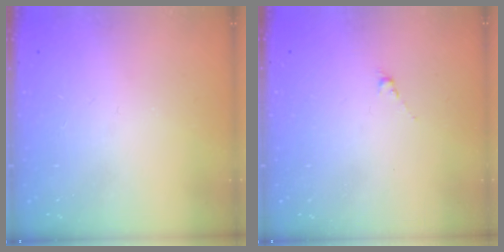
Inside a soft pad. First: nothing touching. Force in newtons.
{"total": 0.5, "press": 0.3, "slide": 0.4}